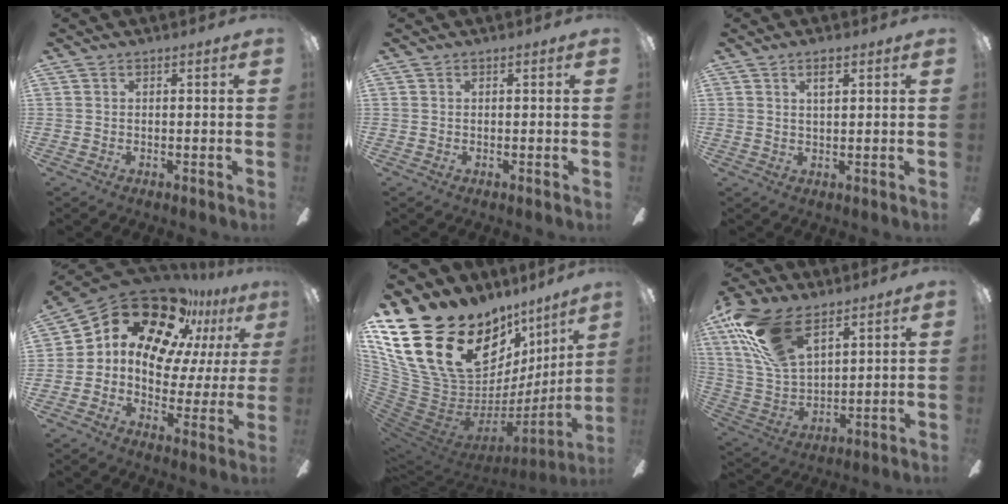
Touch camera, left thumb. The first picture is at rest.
{"total": 0.0}
{"total": 3.0, "force": [1.6, 0.9, 2.3], "torque": [-0.044, 0.003, 0.025]}
{"total": 21.5, "force": [13.6, 11.7, 11.8], "torque": [-0.208, -0.096, 0.236]}
{"total": 28.6, "force": [14.1, 15.2, 19.6], "torque": [-0.371, -0.121, 0.302]}
{"total": 19.5, "force": [11.1, 9.7, 12.8], "torque": [-0.289, -0.029, 0.200]}